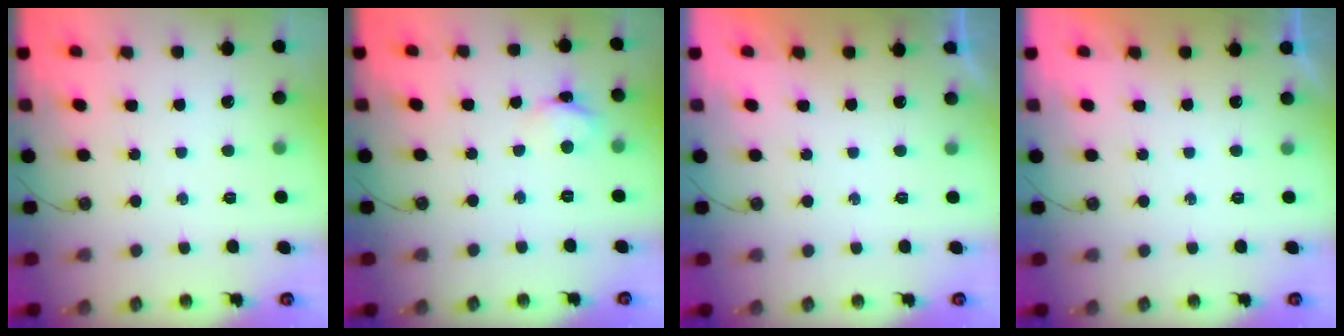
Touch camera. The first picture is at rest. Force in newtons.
{"total": 4.2, "press": 4.2, "slide": 0.4}
{"total": 0.0}
{"total": 0.0}